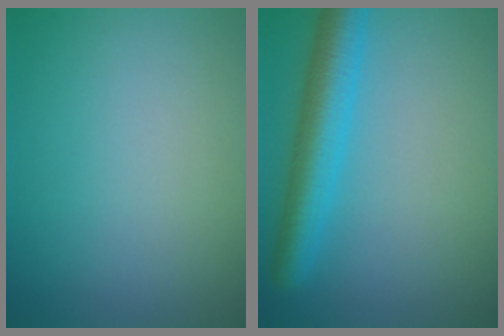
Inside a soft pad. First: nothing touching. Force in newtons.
{"total": 5.2, "press": 5.2, "slide": 0.2}